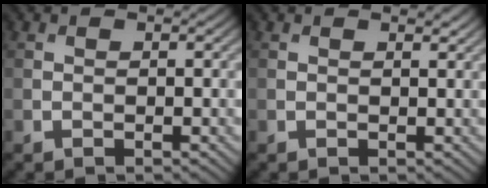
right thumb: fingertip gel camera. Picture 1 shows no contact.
{"total": 0.6, "force": [0.5, 0.0, 0.3], "torque": [-0.005, -0.001, 0.009]}